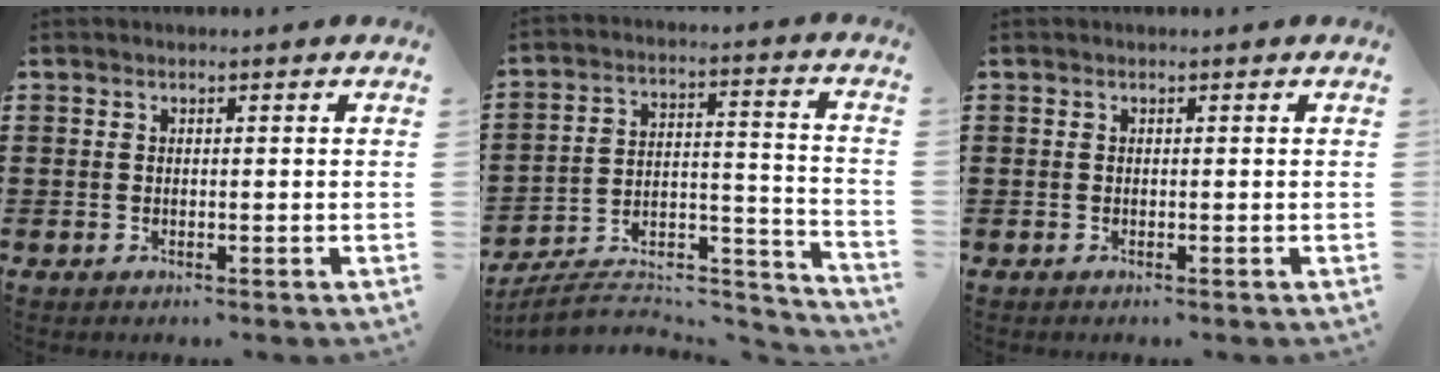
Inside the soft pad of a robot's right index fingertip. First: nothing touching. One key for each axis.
{"total": 7.7, "fx": -6.6, "fy": 2.5, "fz": 3.1, "tx": -0.052, "ty": 0.008, "tz": -0.127}
{"total": 0.0}